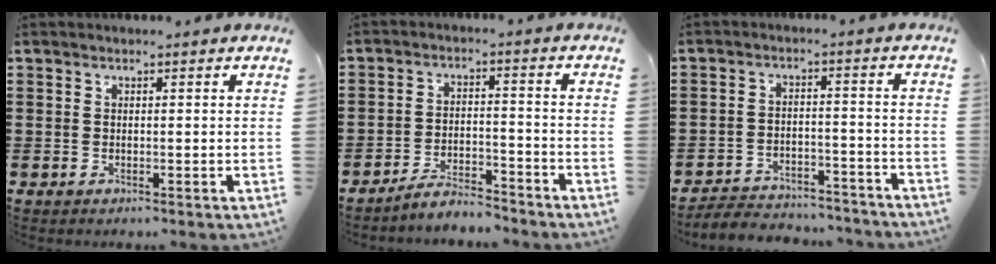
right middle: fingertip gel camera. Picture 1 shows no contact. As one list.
[{"total": 4.8, "force": [-4.7, 0.4, 1.1], "torque": [-0.026, 0.003, -0.096]}, {"total": 4.7, "force": [-4.7, 0.7, 0.5], "torque": [-0.016, 0.007, -0.099]}]